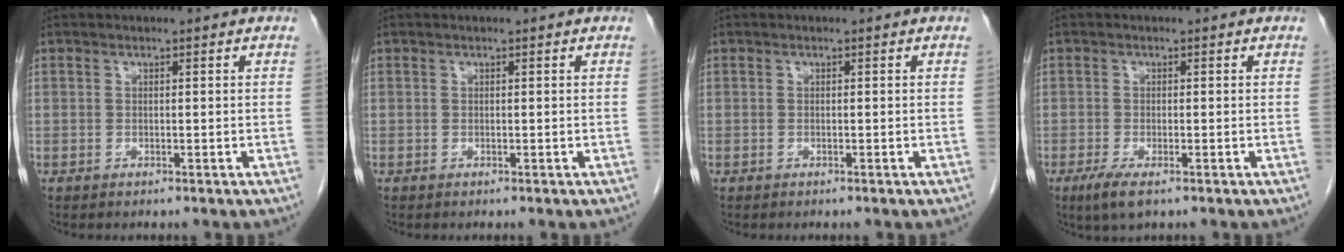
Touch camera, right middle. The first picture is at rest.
{"total": 0.0}
{"total": 0.0}
{"total": 3.4, "force": [-2.0, 0.8, 2.7], "torque": [-0.057, -0.009, -0.035]}